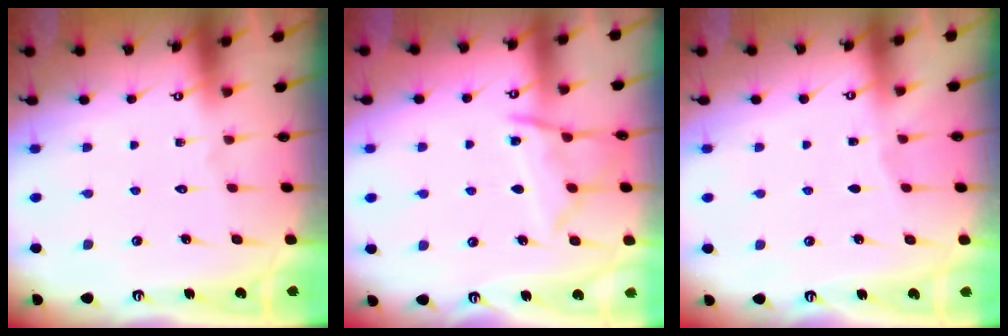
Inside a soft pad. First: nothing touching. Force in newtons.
{"total": 9.2, "press": 9.2, "slide": 0.3}
{"total": 1.6, "press": 1.5, "slide": 0.3}